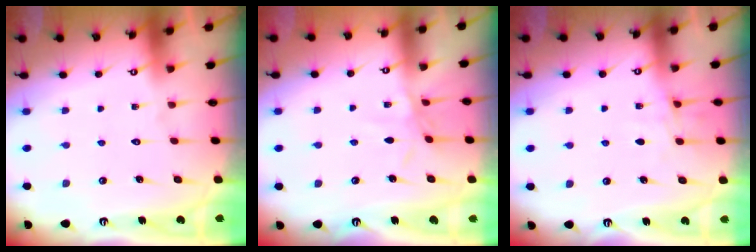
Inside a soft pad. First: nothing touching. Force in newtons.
{"total": 3.3, "press": 3.3, "slide": 0.5}
{"total": 6.1, "press": 6.0, "slide": 0.6}